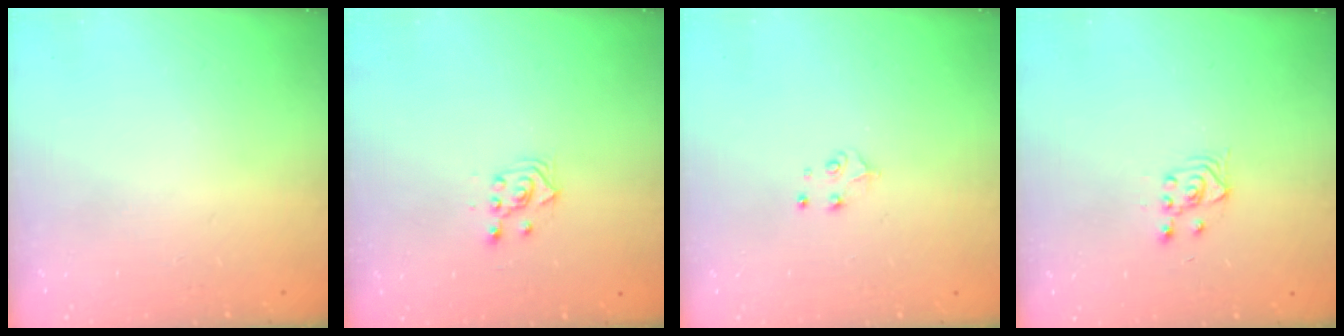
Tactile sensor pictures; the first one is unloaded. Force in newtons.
{"total": 3.2, "press": 3.1, "slide": 0.9}
{"total": 4.5, "press": 4.5, "slide": 0.6}
{"total": 3.4, "press": 3.1, "slide": 1.4}